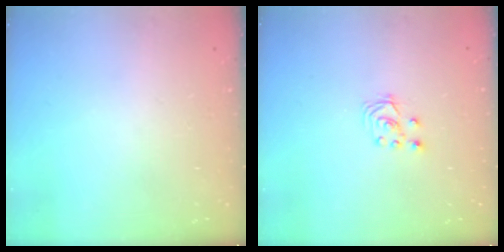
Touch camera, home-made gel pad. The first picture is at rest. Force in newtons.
{"total": 2.8, "press": 2.7, "slide": 0.7}